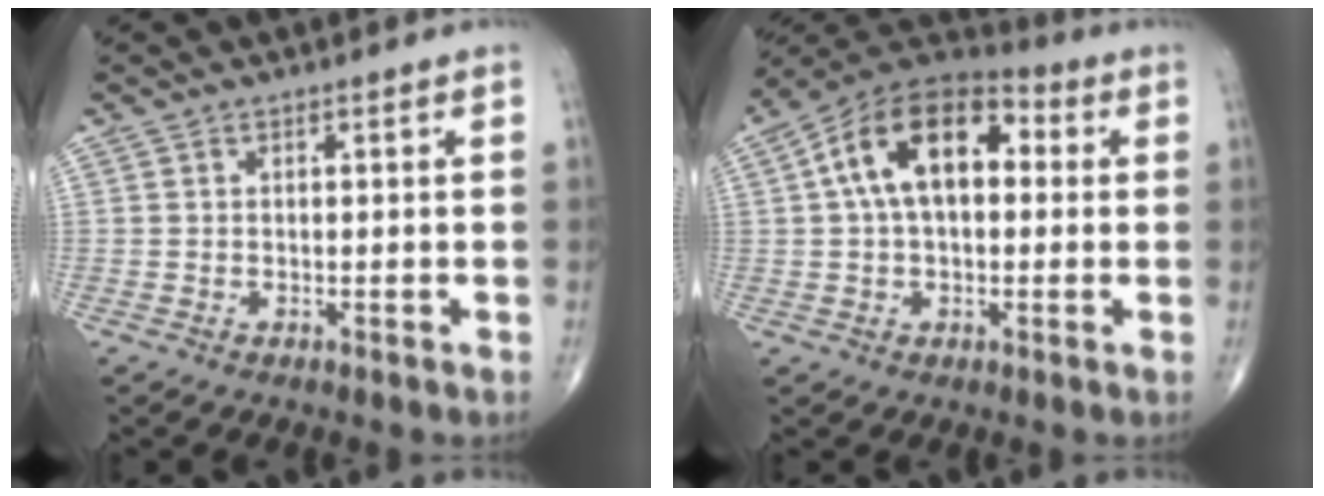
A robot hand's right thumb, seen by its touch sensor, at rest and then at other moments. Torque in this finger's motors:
{"motor_torque": [-0.37, 1.66, 0.90, 0.12, 0.14]}